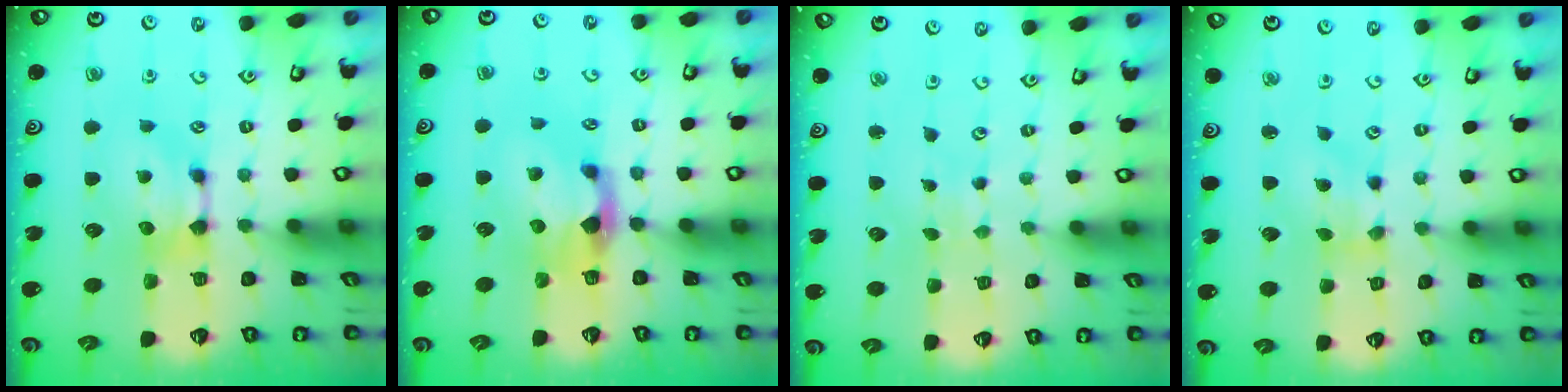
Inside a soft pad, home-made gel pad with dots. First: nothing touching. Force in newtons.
{"total": 2.3, "press": 1.9, "slide": 1.2}
{"total": 5.7, "press": 5.7, "slide": 0.3}
{"total": 1.3, "press": 0.0, "slide": 1.3}